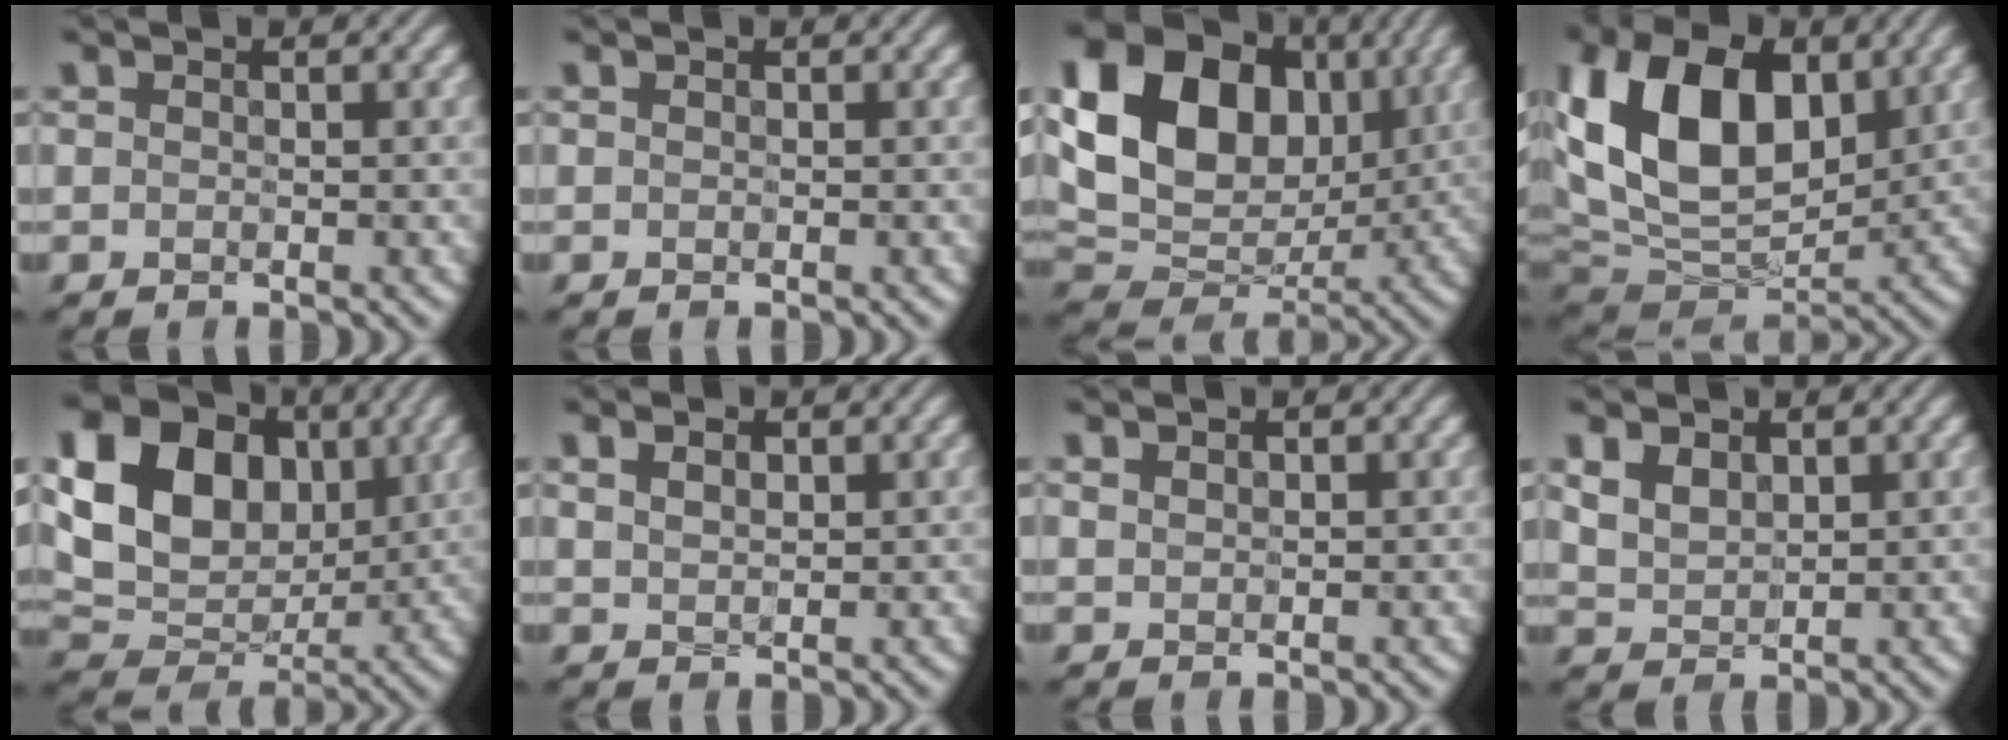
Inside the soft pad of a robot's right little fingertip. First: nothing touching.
{"total": 0.0}
{"total": 15.9, "force": [3.7, 11.8, 10.0], "torque": [-0.185, 0.025, 0.064]}
{"total": 14.0, "force": [3.1, 9.0, 10.3], "torque": [-0.212, 0.008, 0.052]}
{"total": 13.9, "force": [3.1, 10.4, 8.6], "torque": [-0.169, 0.028, 0.049]}
{"total": 1.5, "force": [0.7, 0.9, 1.0], "torque": [-0.021, 0.002, 0.015]}
{"total": 0.8, "force": [0.7, 0.4, 0.3], "torque": [-0.006, 0.002, 0.014]}
{"total": 3.3, "force": [1.7, 2.2, 1.9], "torque": [-0.053, -0.001, 0.037]}